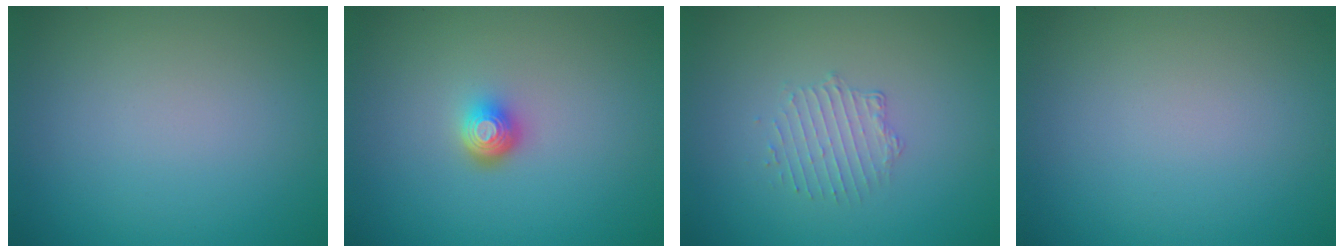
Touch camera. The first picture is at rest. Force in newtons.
{"total": 2.1, "press": 1.5, "slide": 1.5}
{"total": 1.6, "press": 0.9, "slide": 1.3}
{"total": 0.0}